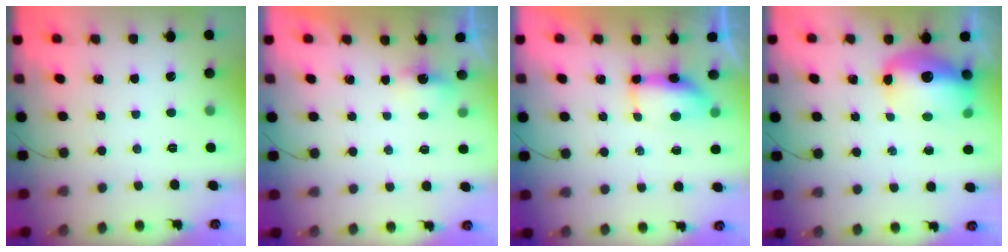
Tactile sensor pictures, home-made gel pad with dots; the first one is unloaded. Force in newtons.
{"total": 2.0, "press": 1.8, "slide": 0.8}
{"total": 8.0, "press": 7.2, "slide": 3.4}
{"total": 12.8, "press": 12.5, "slide": 2.8}